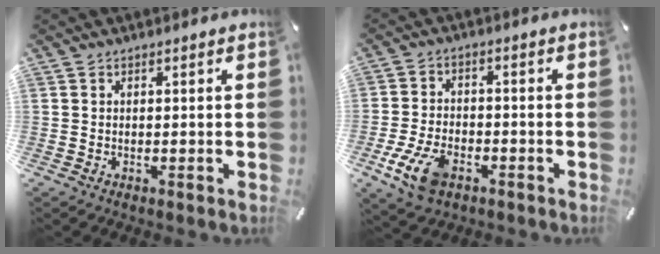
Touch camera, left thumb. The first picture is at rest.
{"total": 9.9, "force": [-4.7, 5.9, 6.5], "torque": [-0.148, 0.009, -0.085]}